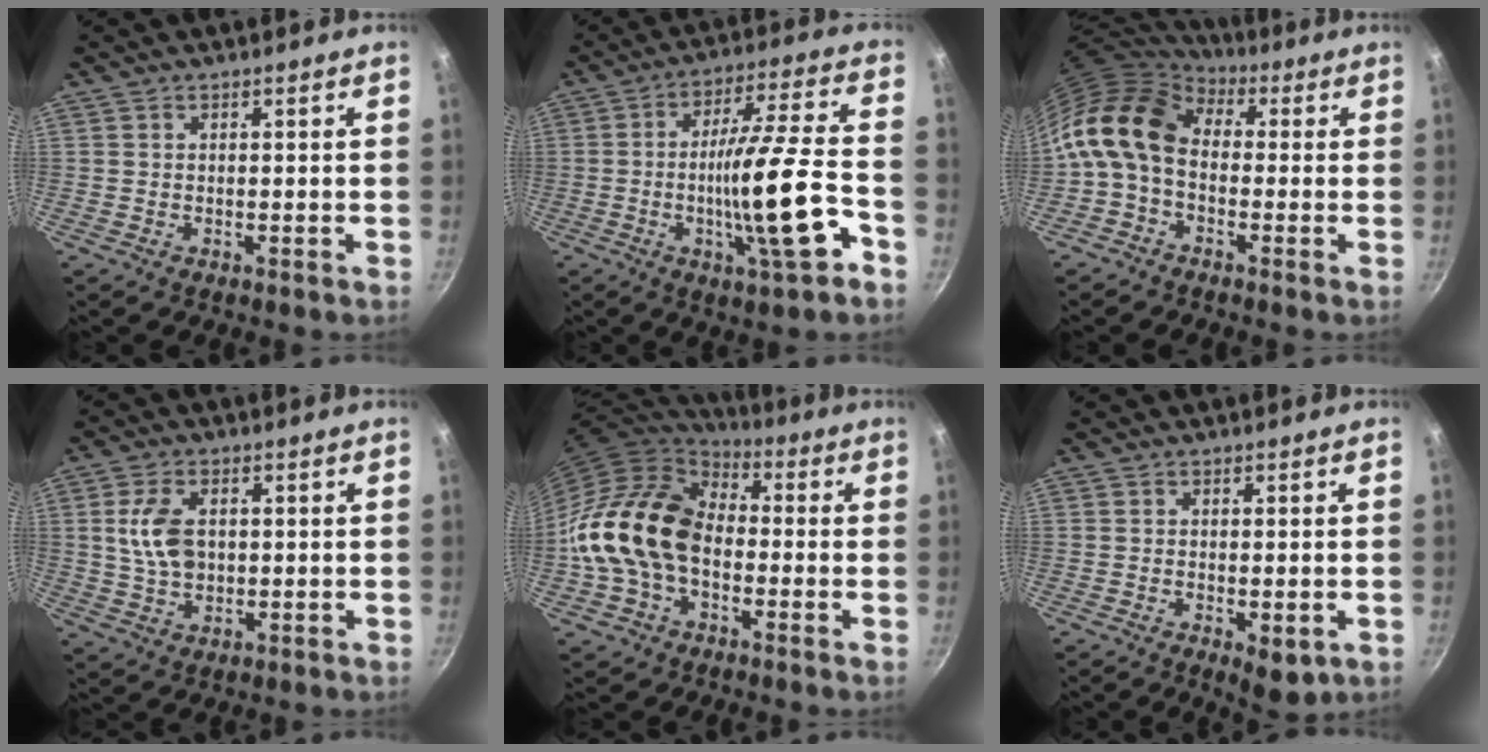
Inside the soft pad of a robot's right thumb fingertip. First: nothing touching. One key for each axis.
{"total": 18.3, "fx": -6.4, "fy": 3.1, "fz": 16.9, "tx": -0.261, "ty": 0.031, "tz": -0.107}
{"total": 13.6, "fx": -0.1, "fy": 9.7, "fz": 9.6, "tx": -0.173, "ty": 0.031, "tz": -0.025}
{"total": 8.2, "fx": 1.1, "fy": 5.3, "fz": 6.1, "tx": -0.108, "ty": 0.001, "tz": 0.021}
{"total": 17.8, "fx": -2.5, "fy": 12.7, "fz": 12.2, "tx": -0.200, "ty": 0.045, "tz": -0.061}
{"total": 5.0, "fx": -1.6, "fy": 2.2, "fz": 4.2, "tx": -0.056, "ty": -0.007, "tz": -0.015}